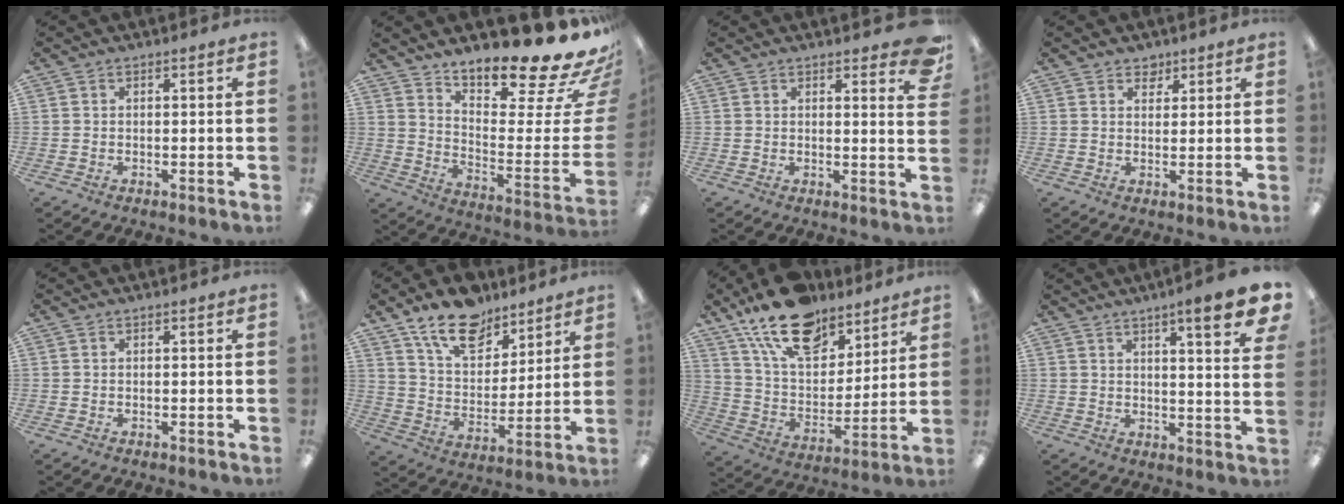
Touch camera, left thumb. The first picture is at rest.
{"total": 18.5, "force": [15.7, 3.6, 9.0], "torque": [-0.100, -0.138, 0.248]}
{"total": 5.6, "force": [4.0, 1.7, 3.5], "torque": [-0.029, -0.026, 0.064]}
{"total": 2.9, "force": [2.4, 1.6, 0.4], "torque": [0.005, -0.012, 0.043]}
{"total": 0.0}
{"total": 14.8, "force": [11.5, 7.2, 5.9], "torque": [-0.102, -0.065, 0.211]}
{"total": 19.0, "force": [14.1, 9.1, 9.0], "torque": [-0.168, -0.076, 0.254]}
{"total": 9.8, "force": [6.3, 1.4, 7.3], "torque": [-0.095, -0.040, 0.096]}